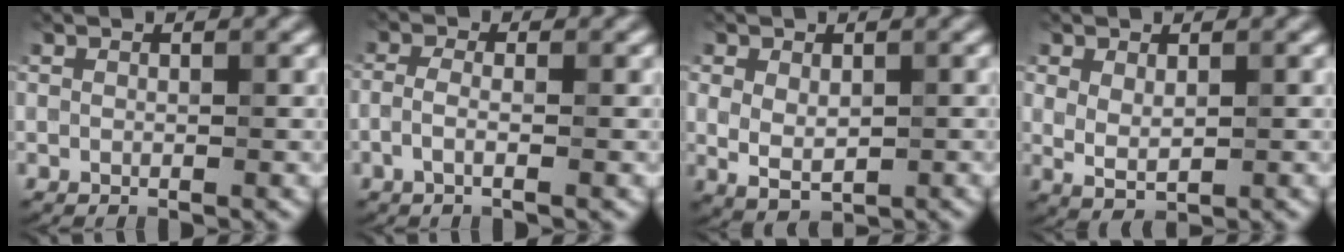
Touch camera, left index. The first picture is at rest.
{"total": 1.8, "force": [-0.6, 0.5, 1.7], "torque": [-0.037, -0.002, -0.018]}
{"total": 2.9, "force": [0.3, 1.9, 2.2], "torque": [-0.040, -0.003, 0.012]}
{"total": 2.0, "force": [0.5, 1.0, 1.7], "torque": [-0.033, -0.003, 0.015]}